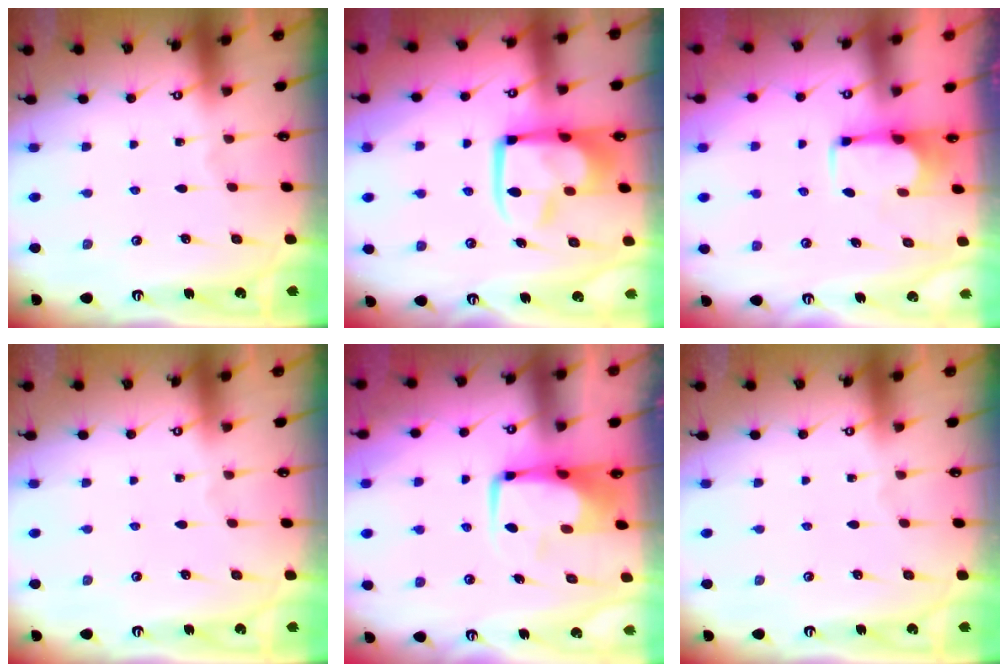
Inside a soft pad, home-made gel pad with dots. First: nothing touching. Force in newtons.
{"total": 13.9, "press": 13.8, "slide": 1.7}
{"total": 2.3, "press": 2.3, "slide": 0.4}
{"total": 0.0}
{"total": 0.6, "press": 0.2, "slide": 0.5}
{"total": 0.0}